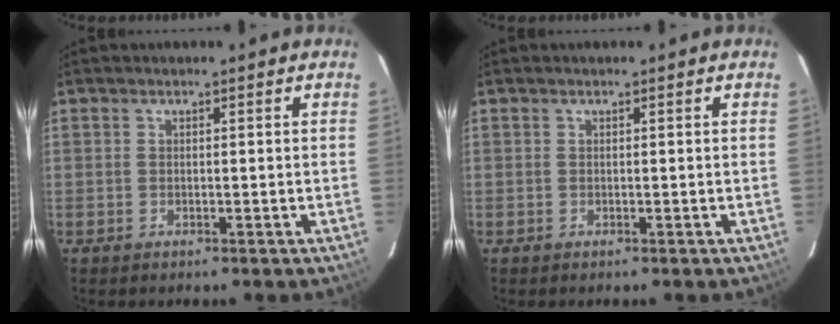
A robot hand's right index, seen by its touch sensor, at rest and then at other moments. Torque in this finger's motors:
{"motor_torque": [0.08, 0.03, 0.03, 0.01]}